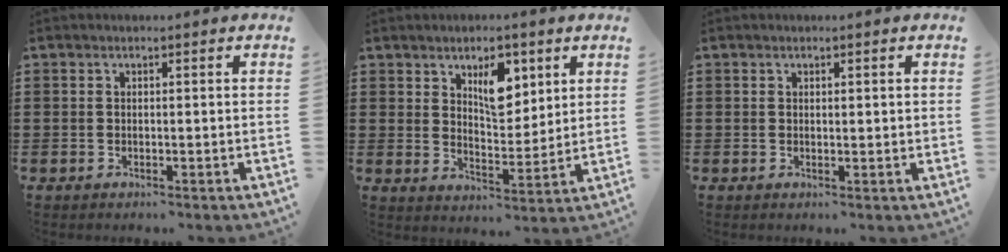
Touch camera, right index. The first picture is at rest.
{"total": 7.1, "force": [3.7, 3.6, 4.8], "torque": [-0.075, -0.003, 0.060]}
{"total": 0.6, "force": [0.3, 0.2, 0.4], "torque": [-0.010, 0.001, 0.007]}